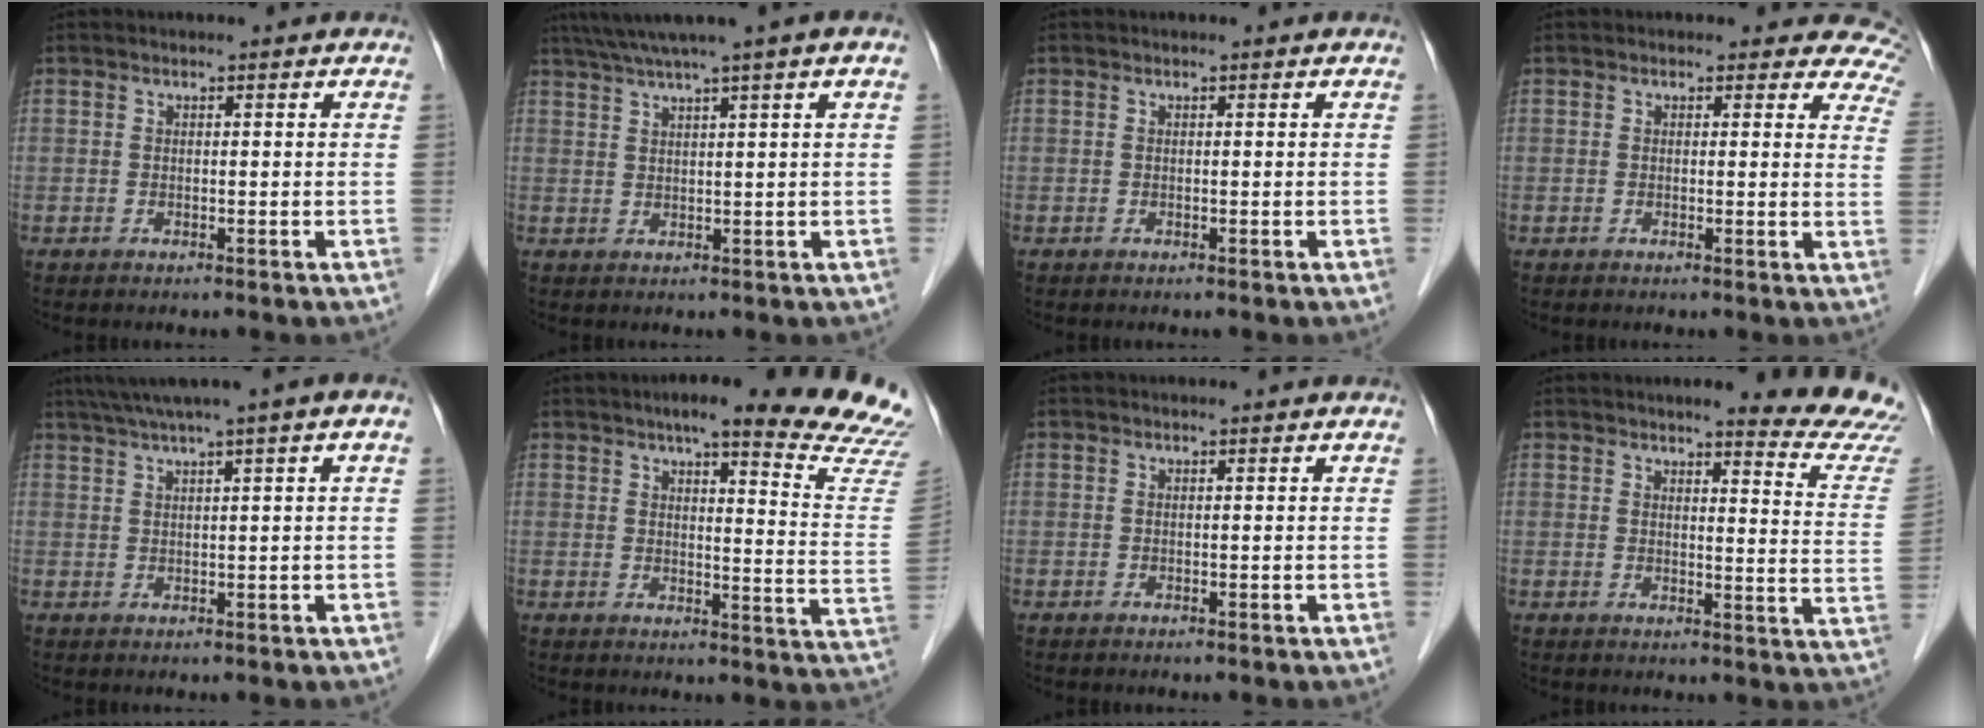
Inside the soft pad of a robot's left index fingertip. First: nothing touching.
{"total": 6.9, "force": [4.8, -1.2, 4.9], "torque": [-0.080, 0.031, 0.079]}
{"total": 0.0}
{"total": 8.0, "force": [6.8, 3.9, 1.4], "torque": [0.034, -0.014, 0.030]}
{"total": 6.7, "force": [3.9, -0.5, 5.4], "torque": [-0.088, 0.033, 0.064]}
{"total": 20.0, "force": [17.7, 1.3, 9.2], "torque": [-0.101, -0.066, 0.189]}
{"total": 0.0}
{"total": 12.3, "force": [11.8, -0.3, 3.5], "torque": [-0.024, -0.087, 0.109]}